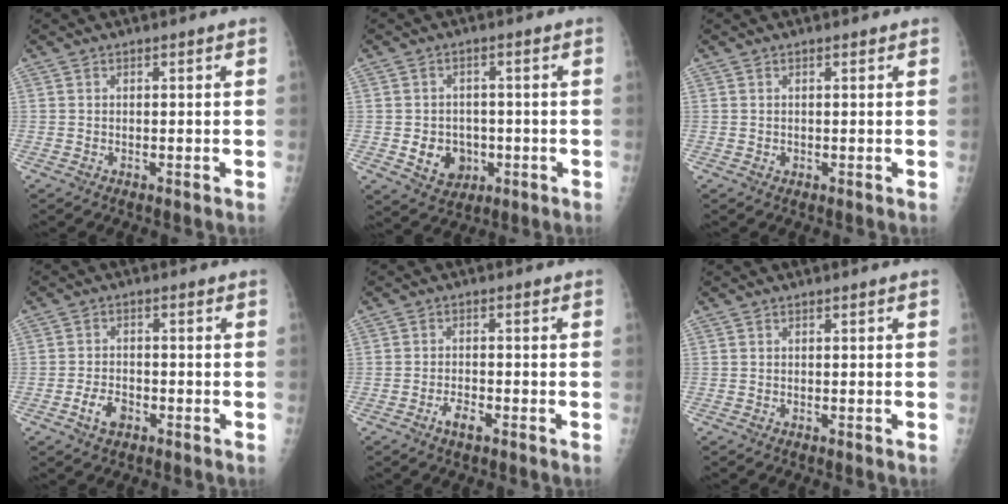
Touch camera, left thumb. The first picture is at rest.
{"total": 7.0, "force": [-1.4, 5.9, 3.4], "torque": [-0.023, 0.005, -0.012]}
{"total": 0.7, "force": [0.3, 0.6, 0.2], "torque": [0.004, -0.001, 0.004]}
{"total": 4.0, "force": [-2.0, 2.6, 2.4], "torque": [-0.038, 0.012, -0.035]}
{"total": 2.9, "force": [-1.7, 1.2, 1.9], "torque": [-0.036, 0.007, -0.032]}
{"total": 0.0}